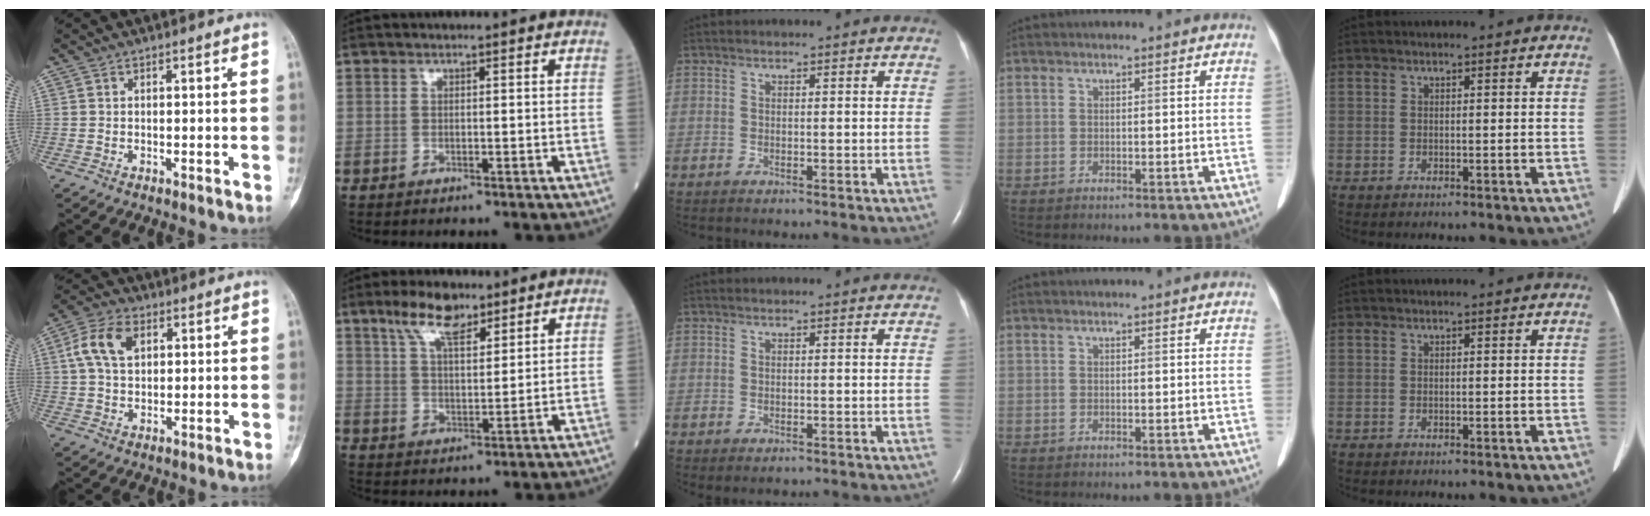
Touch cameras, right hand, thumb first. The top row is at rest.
{"thumb": {"total": 8.9, "force": [2.5, 5.8, 6.2], "torque": [-0.115, 0.012, 0.042]}, "index": {"total": 7.5, "force": [5.3, 2.5, 4.7], "torque": [-0.094, 0.010, 0.102]}, "middle": {"total": 0.7, "force": [-0.4, 0.3, 0.5], "torque": [-0.009, -0.004, -0.002]}}